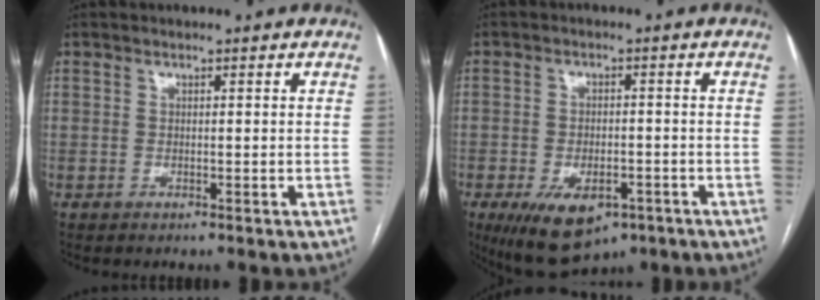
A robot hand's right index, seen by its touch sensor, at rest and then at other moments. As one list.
[{"total": 10.6, "force": [-6.0, 5.3, 7.0], "torque": [-0.122, -0.009, -0.083]}]